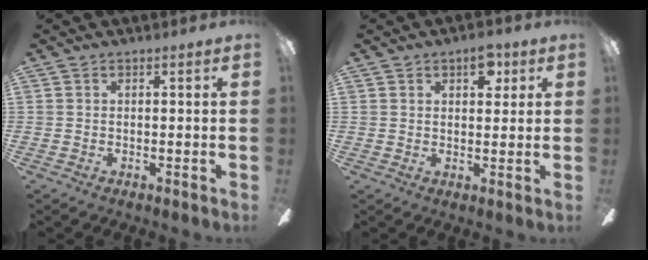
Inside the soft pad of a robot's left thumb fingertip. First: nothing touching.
{"total": 6.1, "force": [3.1, 3.3, 4.1], "torque": [-0.045, -0.007, 0.048]}